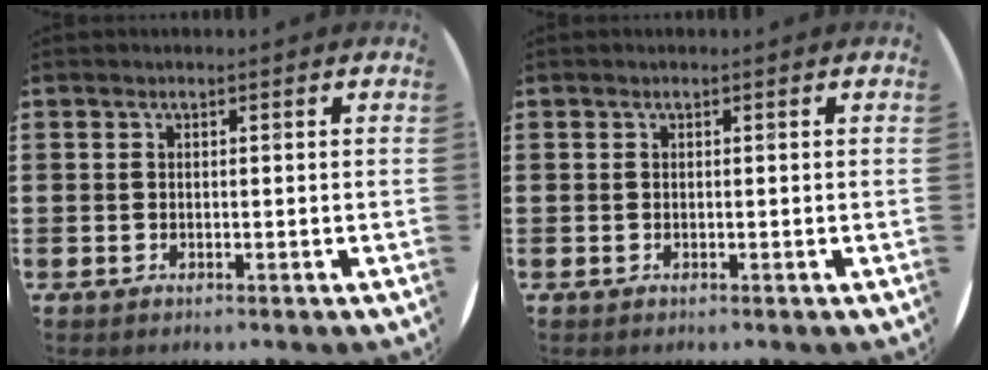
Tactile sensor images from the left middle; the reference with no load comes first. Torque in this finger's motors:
{"motor_torque": [0.00, 0.00, 0.00, 0.00]}